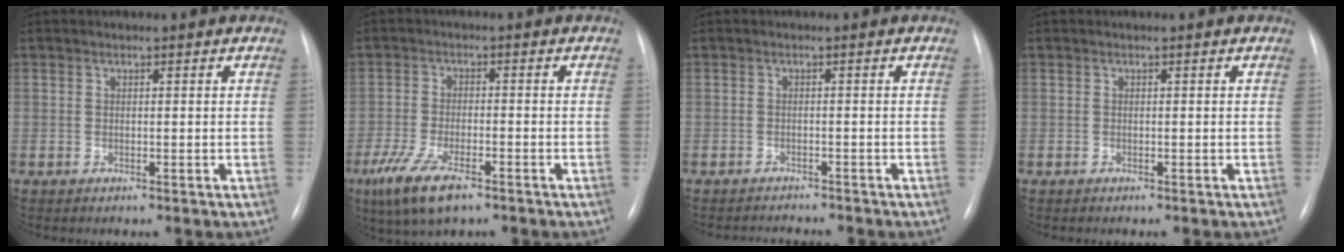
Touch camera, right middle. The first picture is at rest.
{"total": 7.7, "force": [-4.6, 2.2, 5.8], "torque": [-0.122, -0.017, -0.082]}
{"total": 3.3, "force": [-3.3, 0.2, 0.1], "torque": [0.000, -0.007, -0.046]}
{"total": 0.0}